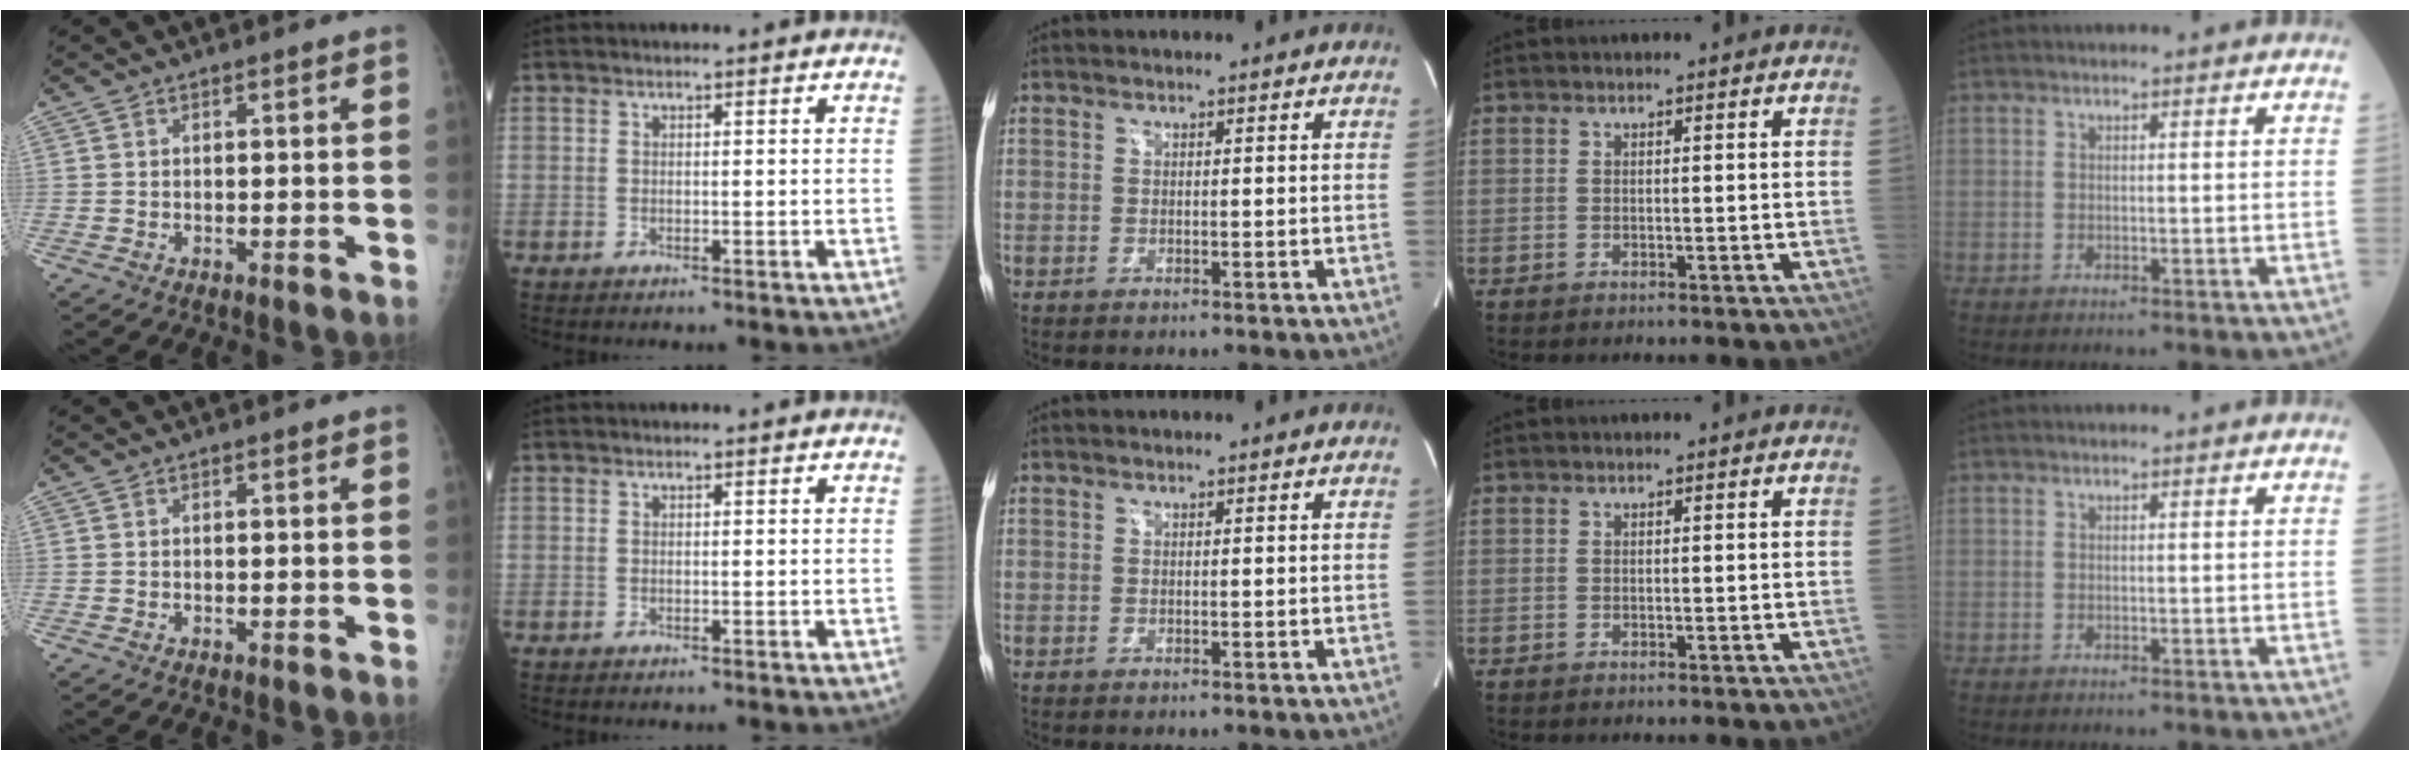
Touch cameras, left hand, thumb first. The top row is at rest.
{}